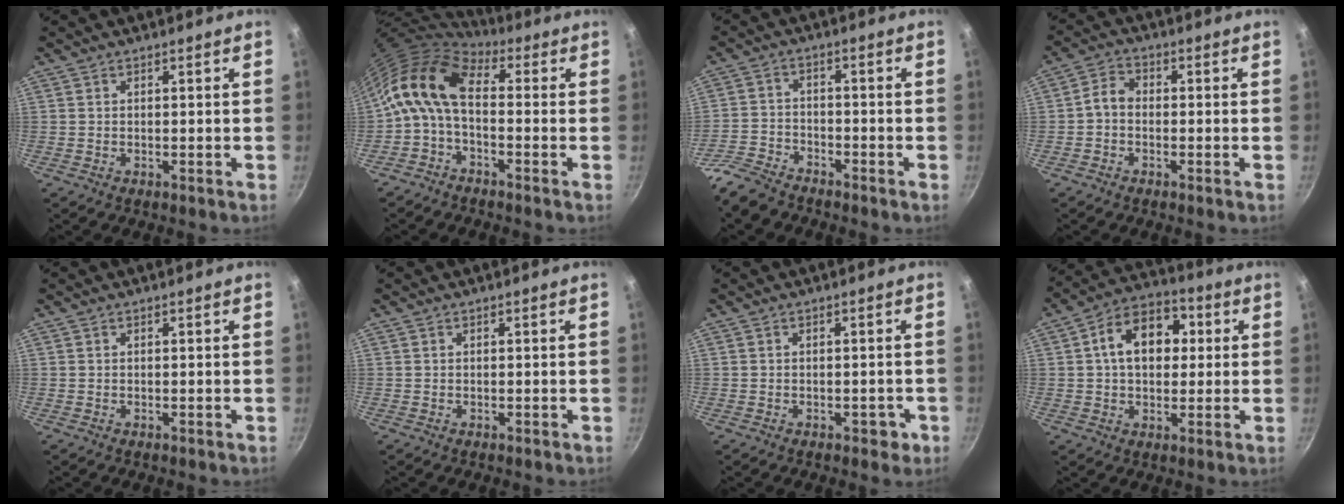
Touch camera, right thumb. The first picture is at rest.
{"total": 10.7, "force": [0.0, 5.8, 9.0], "torque": [-0.171, 0.028, -0.019]}
{"total": 6.3, "force": [-5.5, 2.6, 1.9], "torque": [-0.039, 0.041, -0.114]}
{"total": 3.4, "force": [-0.9, 2.5, 2.1], "torque": [-0.041, 0.022, -0.029]}
{"total": 0.0}
{"total": 0.0}
{"total": 2.4, "force": [-1.0, 1.6, 1.4], "torque": [0.004, 0.017, -0.004]}
{"total": 13.2, "force": [2.2, 9.2, 9.2], "torque": [-0.104, 0.021, 0.020]}